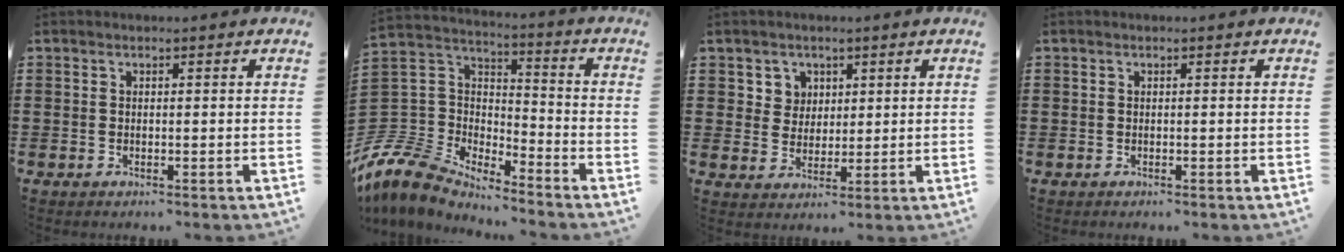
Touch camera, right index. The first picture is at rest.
{"total": 9.1, "force": [-8.3, 3.3, 2.0], "torque": [-0.094, -0.006, -0.178]}
{"total": 3.9, "force": [1.9, 3.4, 0.4], "torque": [-0.018, 0.009, 0.033]}
{"total": 0.0}